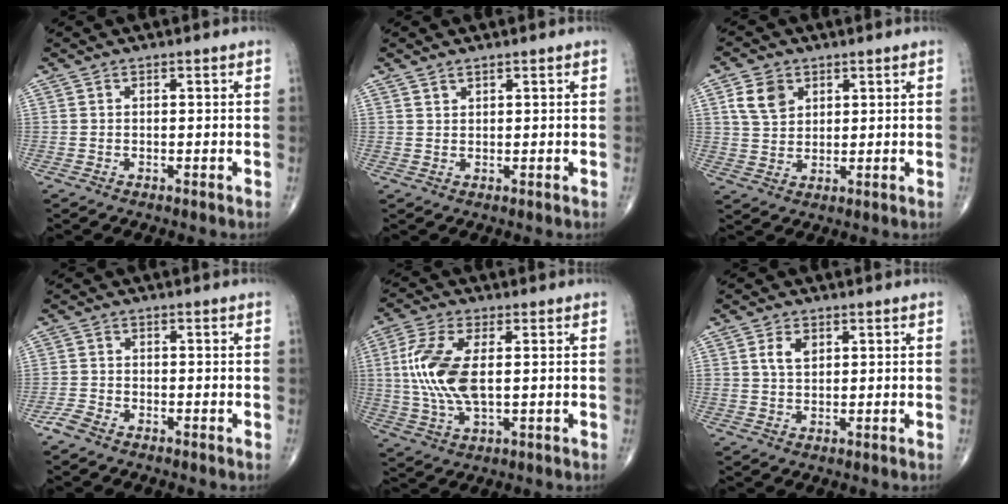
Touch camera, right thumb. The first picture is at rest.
{"total": 1.1, "force": [1.0, 0.3, 0.4], "torque": [0.000, -0.007, 0.017]}
{"total": 6.2, "force": [2.6, 4.6, 3.2], "torque": [-0.044, -0.008, 0.052]}
{"total": 2.6, "force": [-2.0, 1.1, 1.2], "torque": [-0.034, 0.004, -0.042]}
{"total": 12.4, "force": [1.2, 5.6, 11.0], "torque": [-0.249, -0.002, 0.025]}
{"total": 3.5, "force": [1.2, 2.2, 2.4], "torque": [-0.039, -0.002, 0.024]}